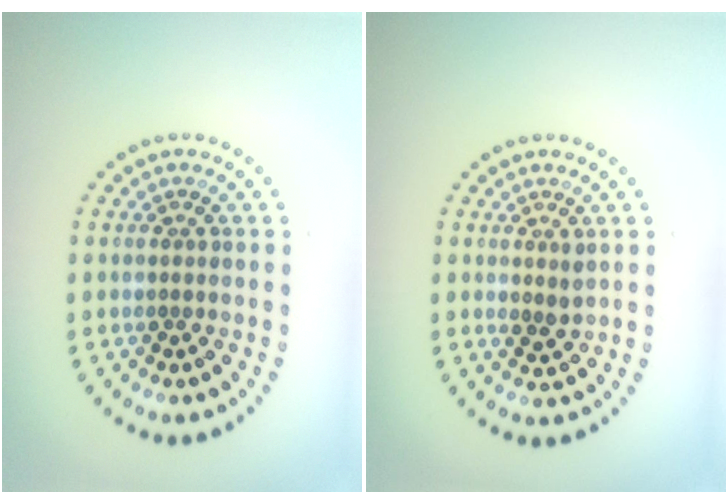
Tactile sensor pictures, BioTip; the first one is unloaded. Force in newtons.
{"total": 1.1, "press": 1.0, "slide": 0.5}